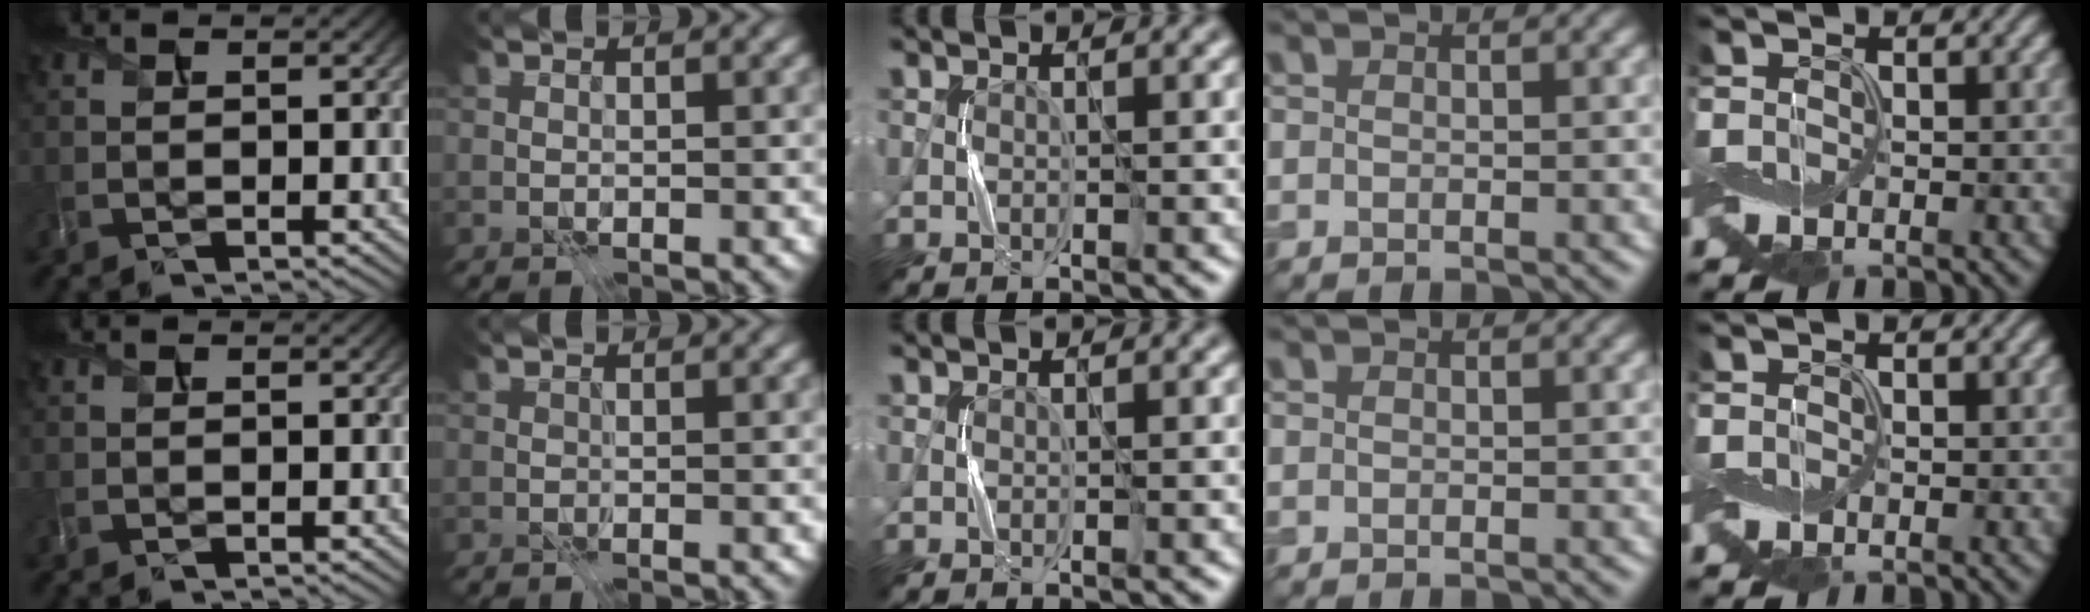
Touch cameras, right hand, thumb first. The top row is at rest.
{}